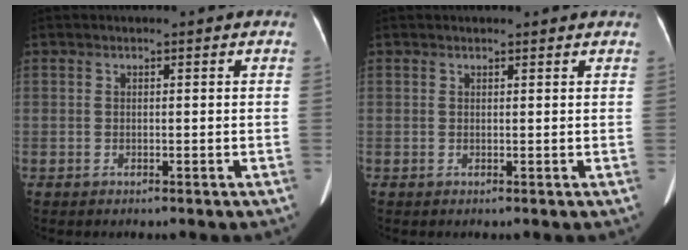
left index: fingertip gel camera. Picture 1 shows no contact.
{"total": 2.6, "force": [2.5, 0.4, 0.8], "torque": [-0.011, 0.002, 0.025]}